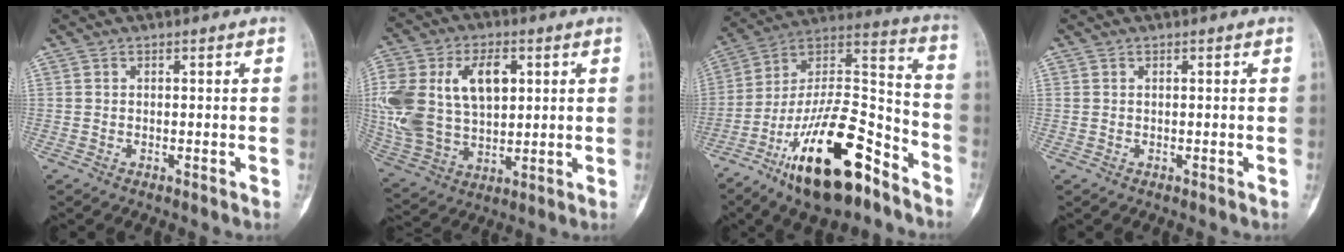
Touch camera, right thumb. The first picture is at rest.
{"total": 22.1, "force": [4.8, 14.2, 16.3], "torque": [-0.346, 0.008, 0.097]}
{"total": 25.1, "force": [-14.6, 9.5, 18.0], "torque": [-0.299, 0.092, -0.246]}
{"total": 0.0}